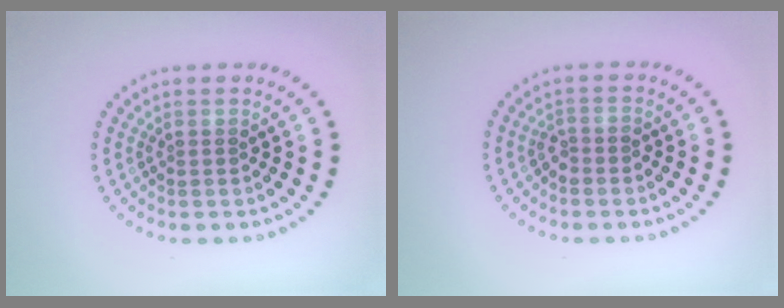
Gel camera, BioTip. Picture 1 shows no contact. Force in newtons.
{"total": 1.1, "press": 1.1, "slide": 0.4}